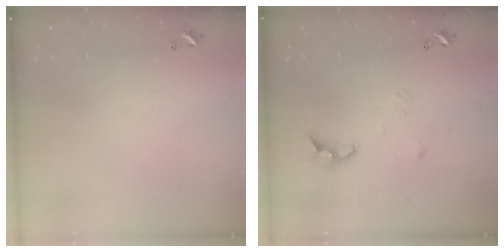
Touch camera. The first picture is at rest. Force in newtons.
{"total": 7.7, "press": 7.6, "slide": 0.6}